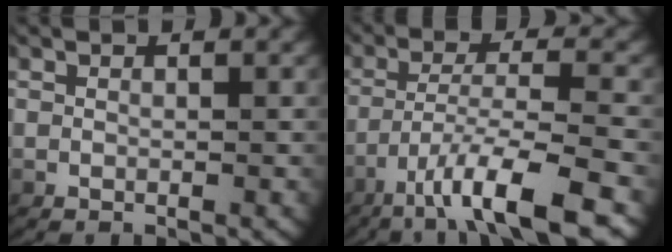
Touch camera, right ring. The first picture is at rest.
{"total": 7.8, "force": [-3.9, 2.1, 6.4], "torque": [-0.118, -0.017, -0.053]}